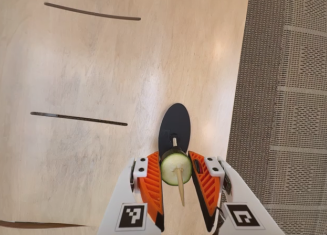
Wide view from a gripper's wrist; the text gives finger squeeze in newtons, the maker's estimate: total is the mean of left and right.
{"total": 8.9, "left": 8.6, "right": 9.1}